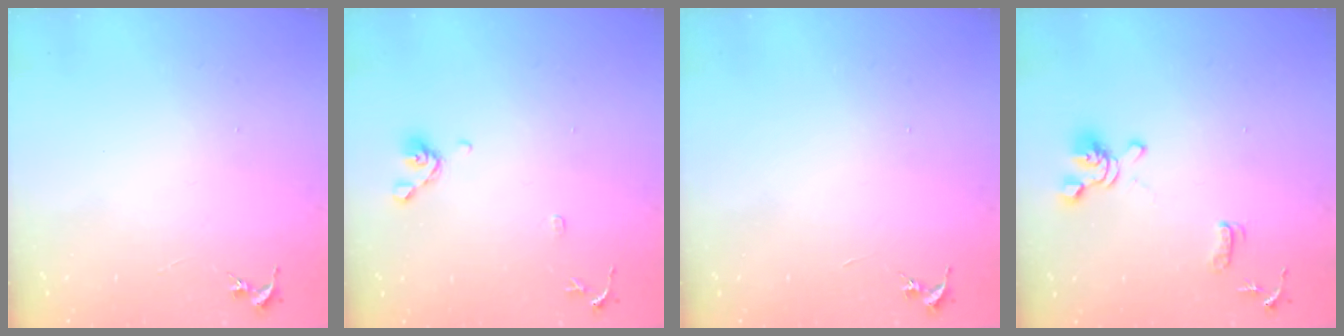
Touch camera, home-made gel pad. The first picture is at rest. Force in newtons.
{"total": 8.3, "press": 8.0, "slide": 2.1}
{"total": 0.0}
{"total": 11.5, "press": 11.4, "slide": 1.6}